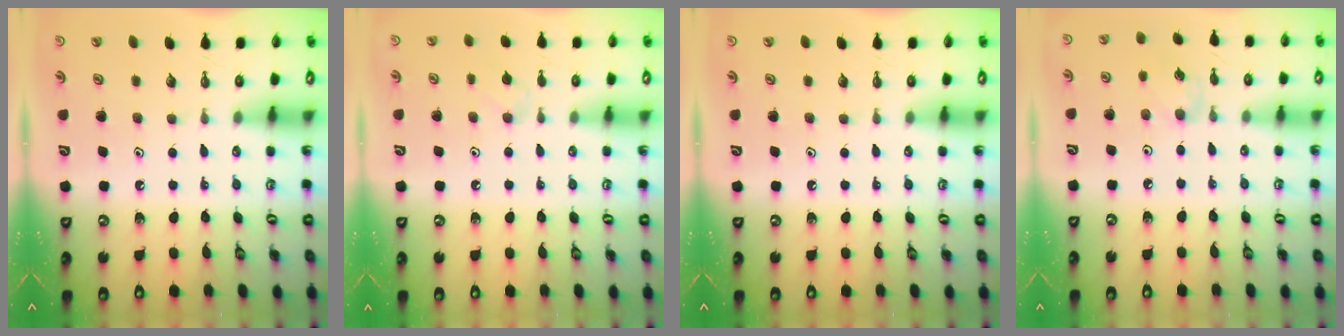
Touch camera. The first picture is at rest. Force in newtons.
{"total": 4.1, "press": 4.0, "slide": 0.7}
{"total": 0.0}
{"total": 2.5, "press": 2.5, "slide": 0.5}